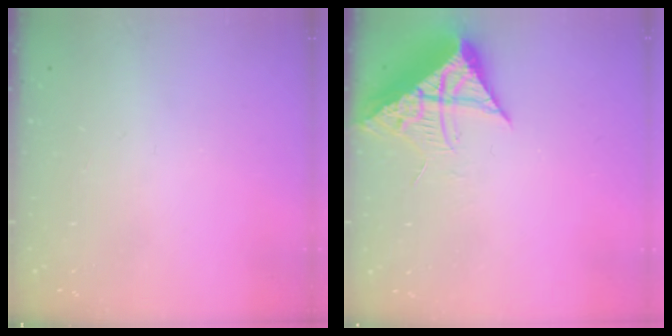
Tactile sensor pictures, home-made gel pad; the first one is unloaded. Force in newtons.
{"total": 9.7, "press": 9.7, "slide": 1.0}